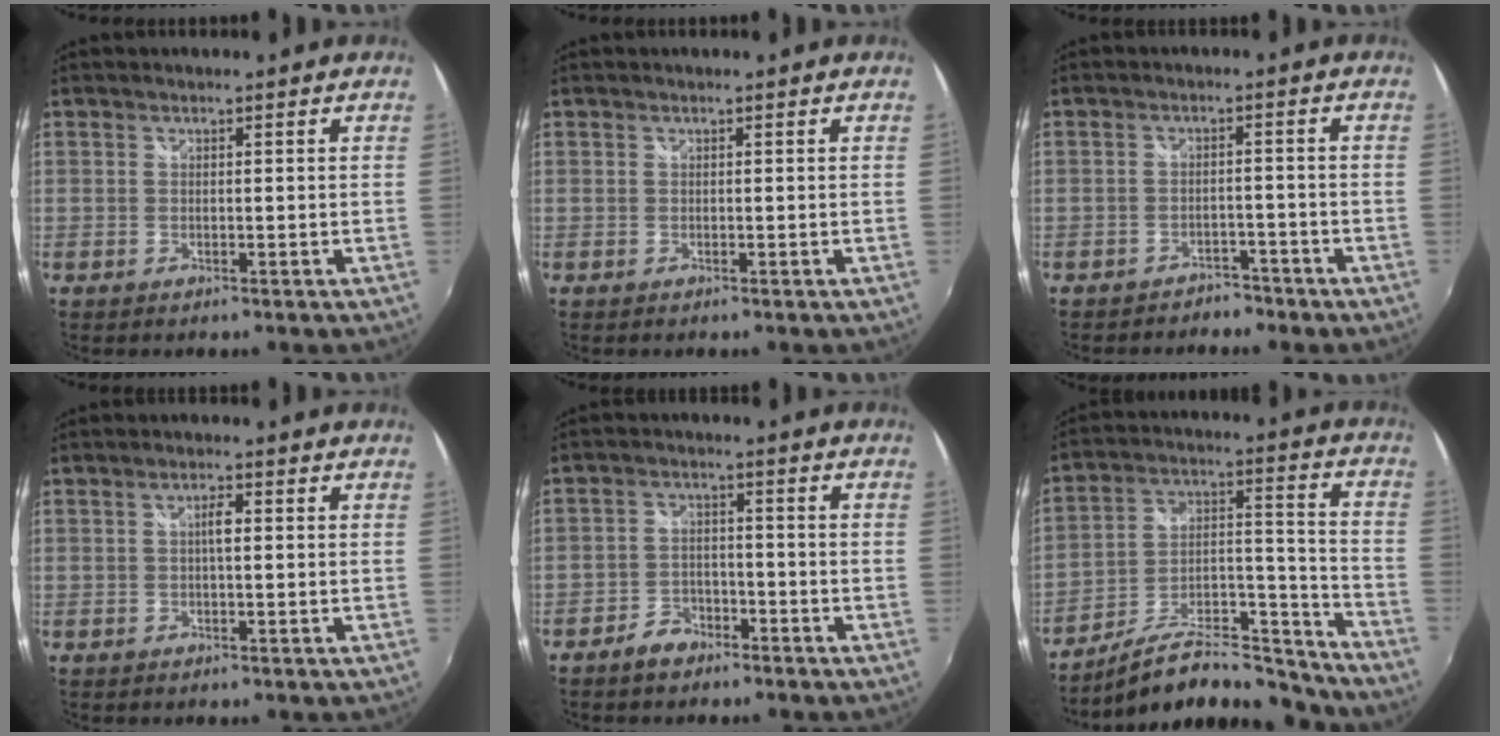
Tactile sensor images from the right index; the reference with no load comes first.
{"total": 0.0}
{"total": 5.0, "force": [-4.3, 2.5, 0.8], "torque": [-0.021, 0.007, -0.059]}
{"total": 2.1, "force": [0.2, 0.6, 2.0], "torque": [-0.036, 0.006, 0.001]}
{"total": 4.9, "force": [-3.8, 2.8, 1.4], "torque": [-0.042, 0.011, -0.065]}
{"total": 17.4, "force": [-15.0, 4.7, 7.7], "torque": [-0.119, 0.027, -0.231]}